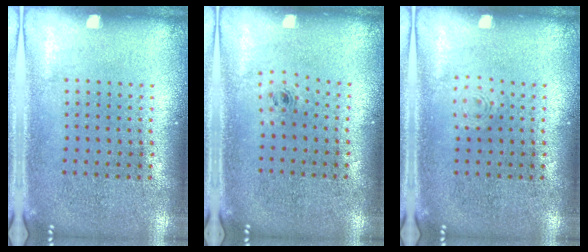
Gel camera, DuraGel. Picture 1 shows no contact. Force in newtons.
{"total": 0.5, "press": 0.2, "slide": 0.5}
{"total": 0.6, "press": 0.6, "slide": 0.1}